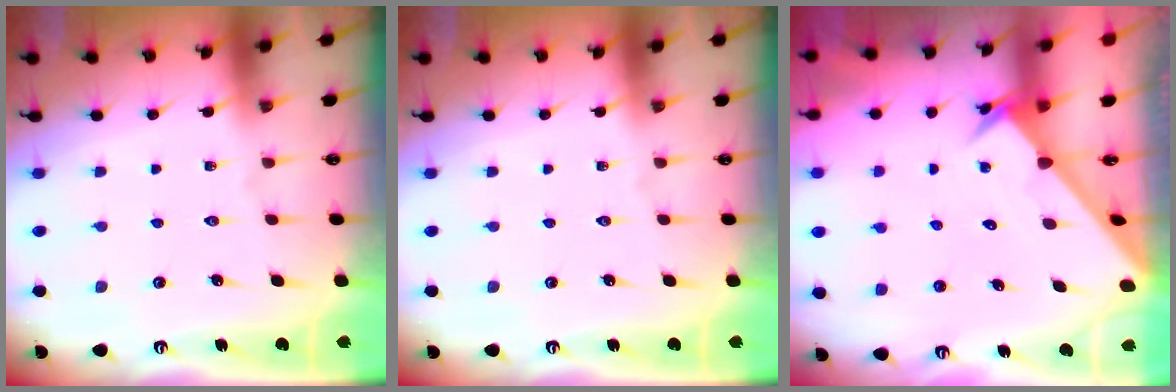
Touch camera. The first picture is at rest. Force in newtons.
{"total": 0.0}
{"total": 2.8, "press": 2.8, "slide": 0.2}